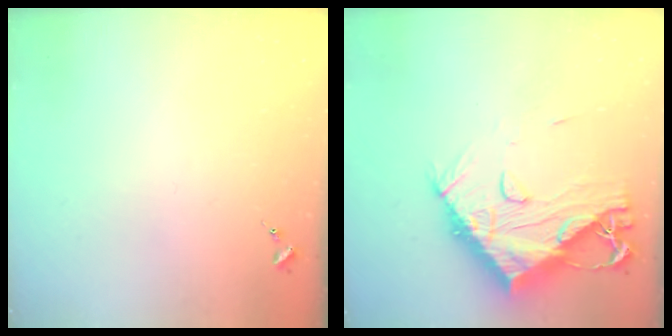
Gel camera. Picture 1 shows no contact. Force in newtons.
{"total": 18.4, "press": 18.3, "slide": 1.6}